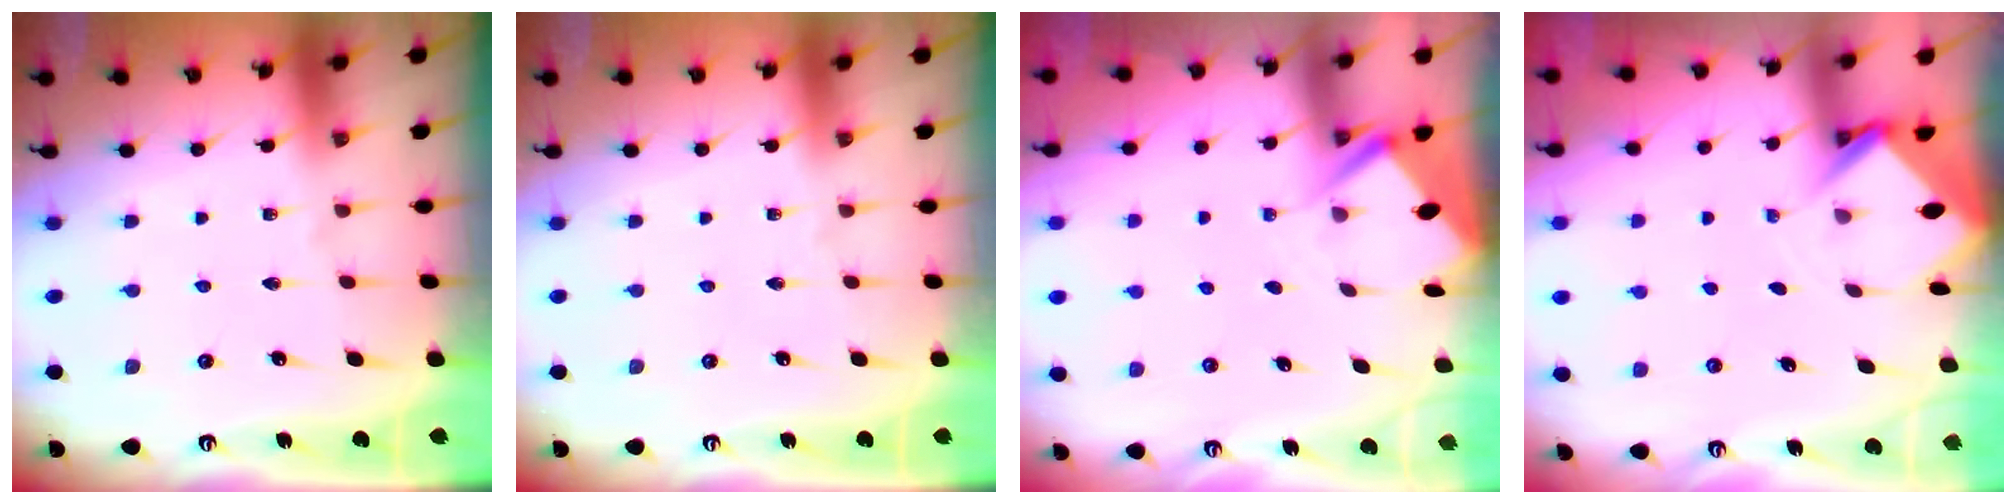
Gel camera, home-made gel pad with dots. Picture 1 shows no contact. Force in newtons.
{"total": 0.0}
{"total": 3.0, "press": 2.9, "slide": 0.4}
{"total": 2.9, "press": 2.9, "slide": 0.2}